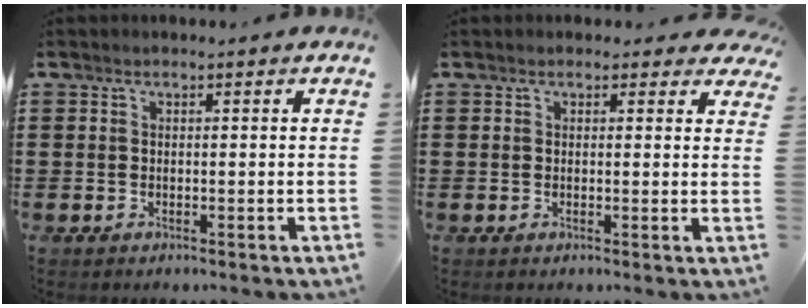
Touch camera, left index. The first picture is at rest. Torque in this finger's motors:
{"motor_torque": [-1.36, 0.78, 0.49, 0.01]}